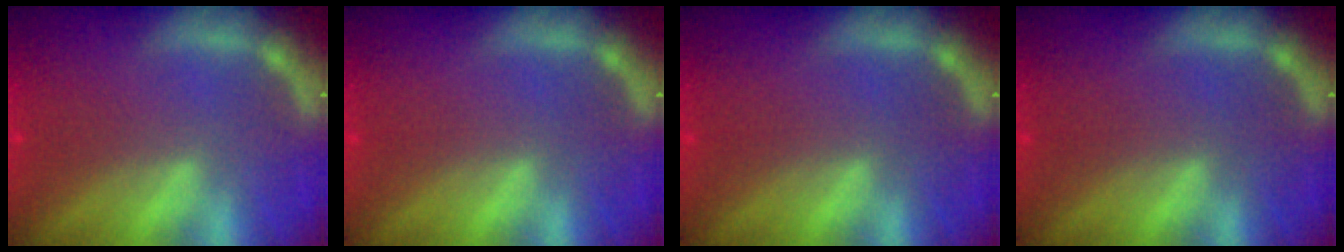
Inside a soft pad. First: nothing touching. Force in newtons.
{"total": 0.0}
{"total": 0.0}
{"total": 0.0}